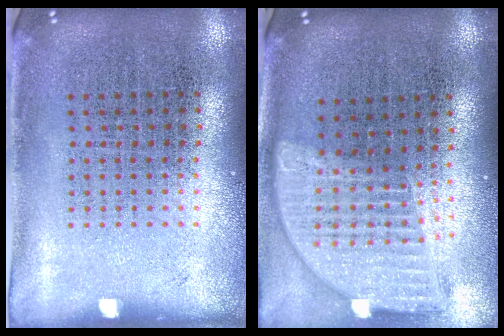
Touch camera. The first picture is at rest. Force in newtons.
{"total": 1.8, "press": 1.5, "slide": 1.0}